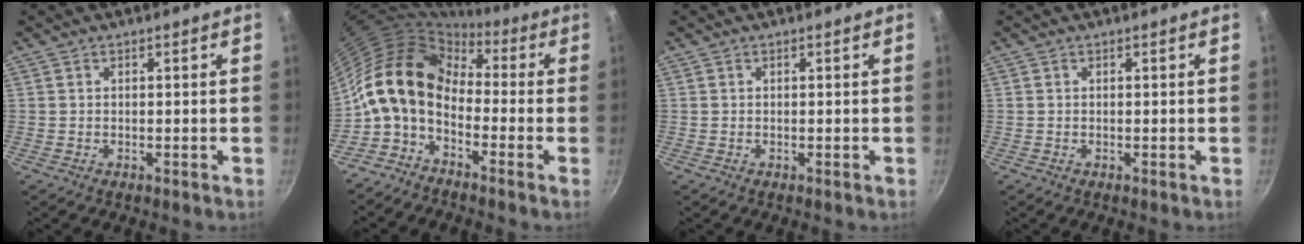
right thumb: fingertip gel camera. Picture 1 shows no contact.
{"total": 13.6, "force": [-2.3, 9.1, 9.9], "torque": [-0.173, 0.043, -0.065]}
{"total": 0.0}
{"total": 0.0}